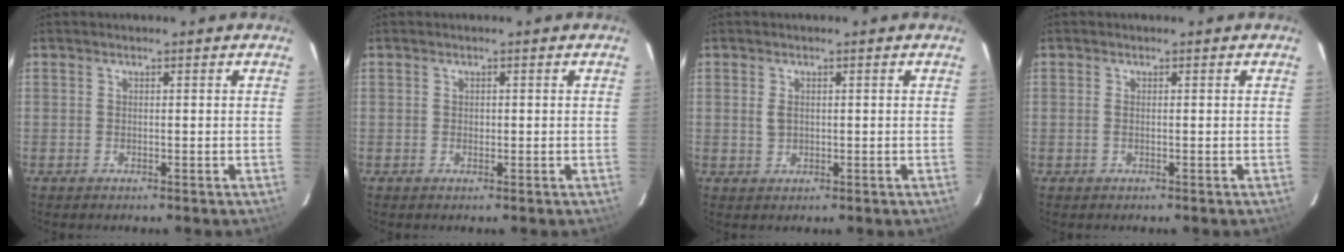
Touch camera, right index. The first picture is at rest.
{"total": 0.6, "force": [0.0, 0.5, 0.2], "torque": [0.000, 0.001, 0.001]}
{"total": 1.8, "force": [0.2, 1.3, 1.1], "torque": [-0.023, 0.002, 0.005]}
{"total": 0.6, "force": [-0.1, 0.1, 0.6], "torque": [-0.013, 0.002, -0.002]}